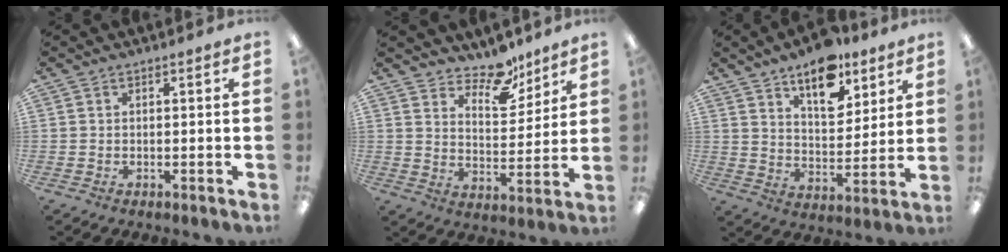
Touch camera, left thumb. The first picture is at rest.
{"total": 10.6, "force": [9.0, 4.5, 3.3], "torque": [-0.039, -0.064, 0.164]}
{"total": 14.2, "force": [9.5, 7.1, 7.8], "torque": [-0.104, -0.051, 0.165]}